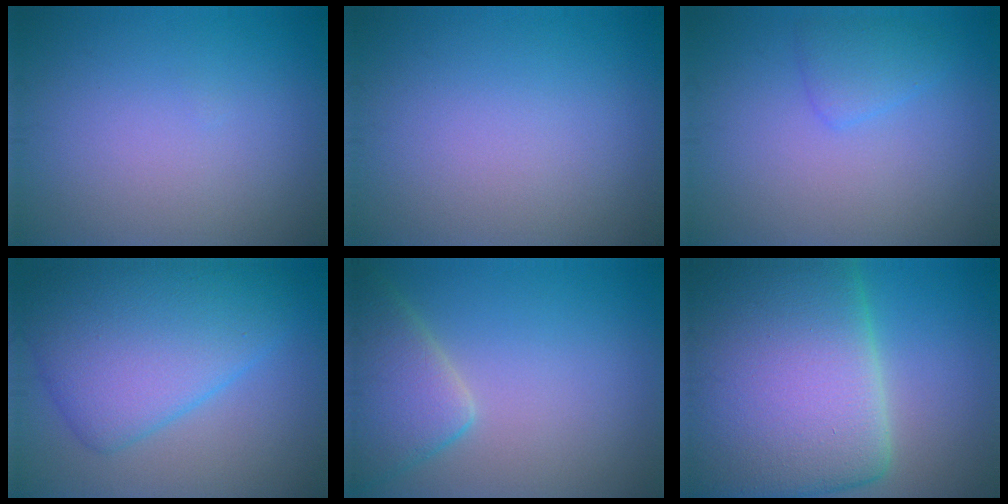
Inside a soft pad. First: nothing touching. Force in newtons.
{"total": 0.0}
{"total": 1.8, "press": 1.8, "slide": 0.2}
{"total": 9.3, "press": 9.3, "slide": 0.3}
{"total": 5.1, "press": 5.1, "slide": 0.5}
{"total": 23.5, "press": 23.5, "slide": 1.1}